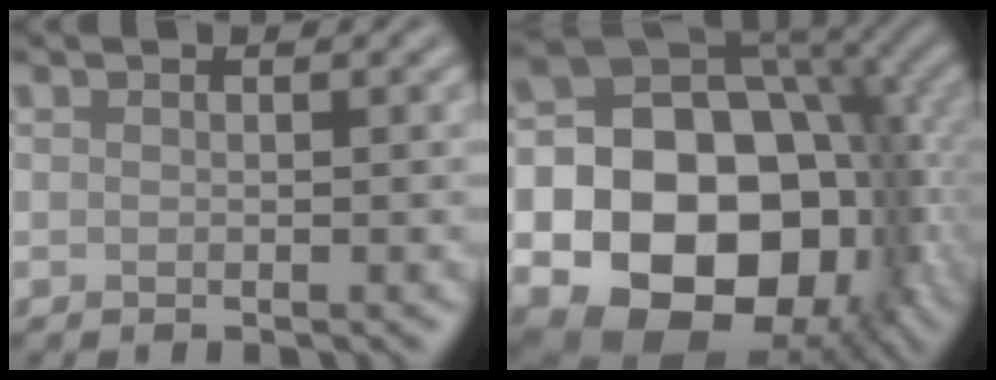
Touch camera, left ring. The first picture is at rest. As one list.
[{"total": 19.3, "force": [-4.6, 15.0, 11.3], "torque": [-0.141, -0.020, -0.081]}]